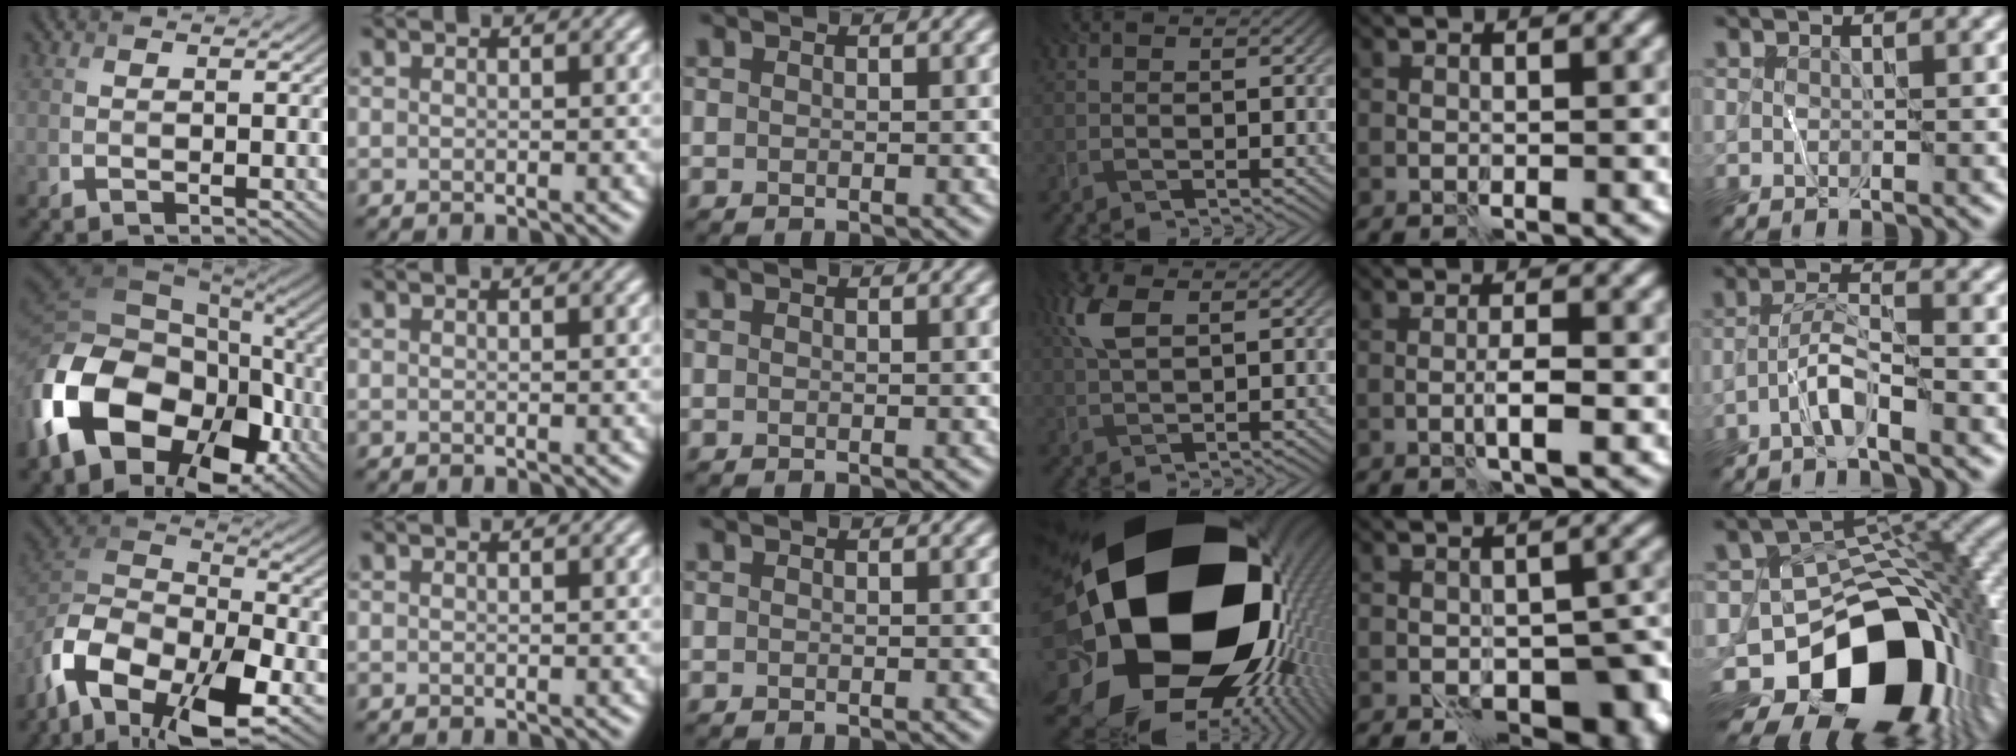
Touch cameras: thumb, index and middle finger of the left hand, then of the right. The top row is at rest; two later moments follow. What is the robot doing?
{"motion": "wipe", "object": "whiteboard"}